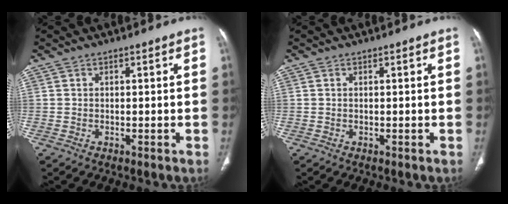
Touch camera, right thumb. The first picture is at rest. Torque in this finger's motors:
{"motor_torque": [-0.09, 0.25, -0.04, 0.10, -0.04]}